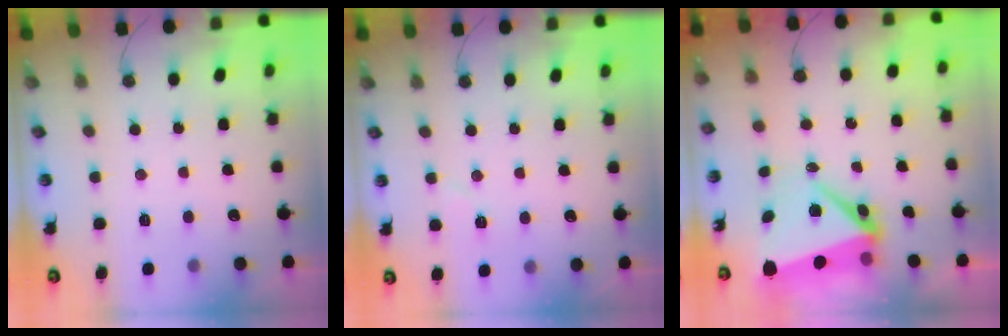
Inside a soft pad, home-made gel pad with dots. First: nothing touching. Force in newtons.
{"total": 4.8, "press": 4.2, "slide": 2.3}
{"total": 8.7, "press": 8.6, "slide": 1.7}